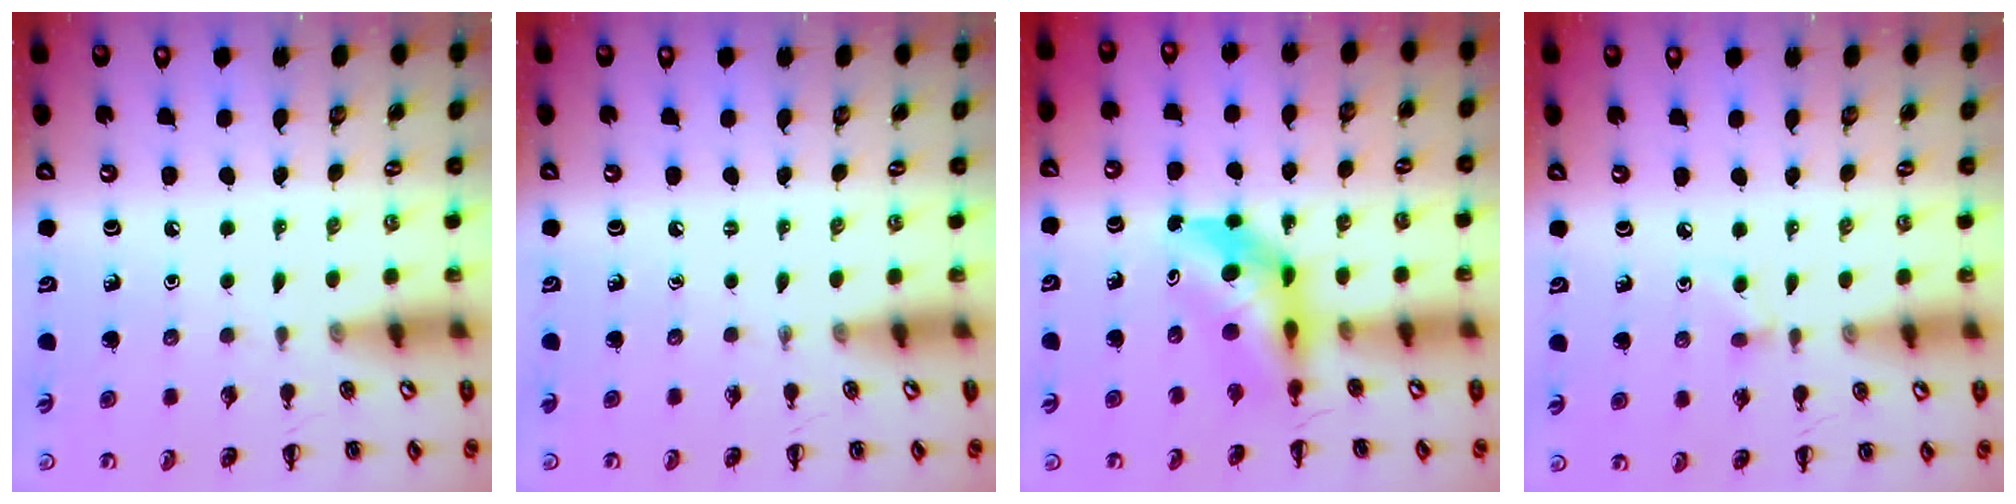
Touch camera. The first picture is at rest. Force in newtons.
{"total": 0.0}
{"total": 6.0, "press": 5.8, "slide": 1.5}
{"total": 4.2, "press": 3.9, "slide": 1.7}